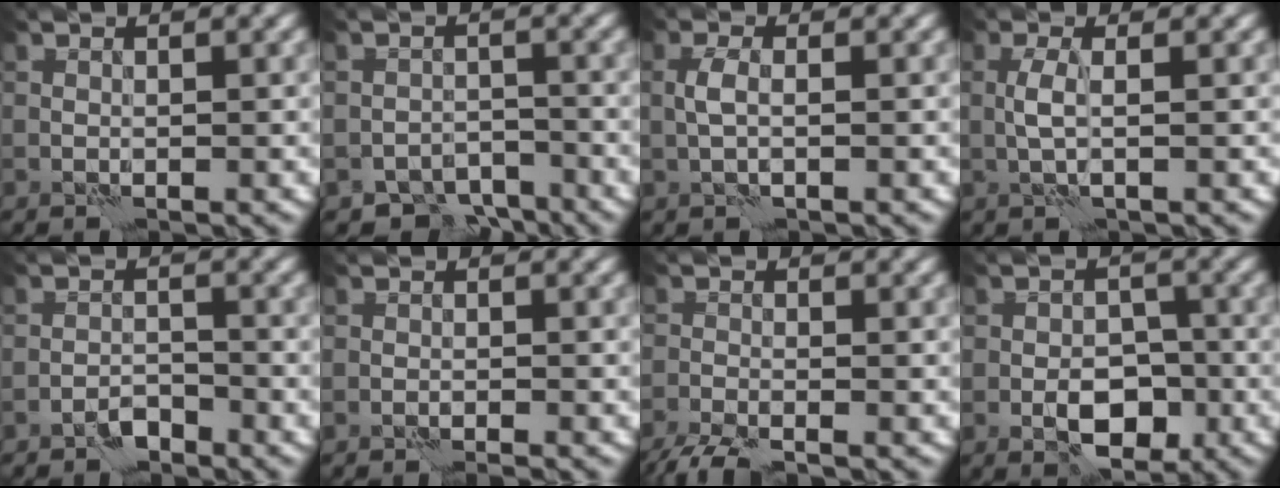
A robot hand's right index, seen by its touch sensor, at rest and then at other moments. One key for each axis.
{"total": 4.7, "fx": -4.1, "fy": 2.2, "fz": 0.9, "tx": 0.002, "ty": -0.003, "tz": -0.066}
{"total": 1.6, "fx": -0.2, "fy": 0.4, "fz": 1.5, "tx": -0.034, "ty": 0.006, "tz": -0.007}
{"total": 1.4, "fx": -0.1, "fy": -0.2, "fz": 1.4, "tx": -0.034, "ty": 0.006, "tz": -0.003}
{"total": 1.9, "fx": -1.7, "fy": 0.5, "fz": 0.7, "tx": -0.007, "ty": 0.009, "tz": -0.034}
{"total": 0.9, "fx": -0.7, "fy": -0.2, "fz": 0.4, "tx": -0.012, "ty": 0.003, "tz": -0.016}
{"total": 3.7, "fx": -3.2, "fy": 0.3, "fz": 1.9, "tx": -0.042, "ty": -0.013, "tz": -0.069}
{"total": 4.8, "fx": -2.2, "fy": 2.7, "fz": 3.3, "tx": -0.043, "ty": 0.001, "tz": -0.036}